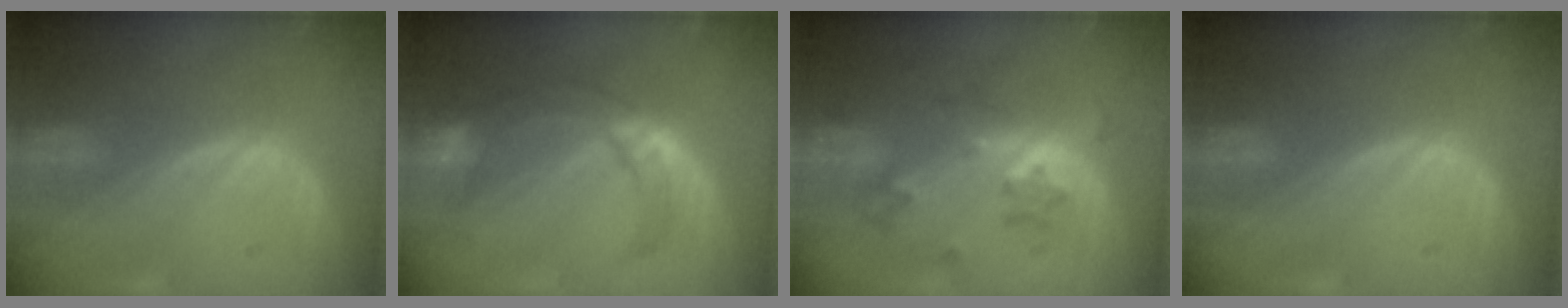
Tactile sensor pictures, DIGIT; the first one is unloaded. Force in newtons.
{"total": 8.3, "press": 7.7, "slide": 3.3}
{"total": 6.1, "press": 5.8, "slide": 1.8}
{"total": 0.0}